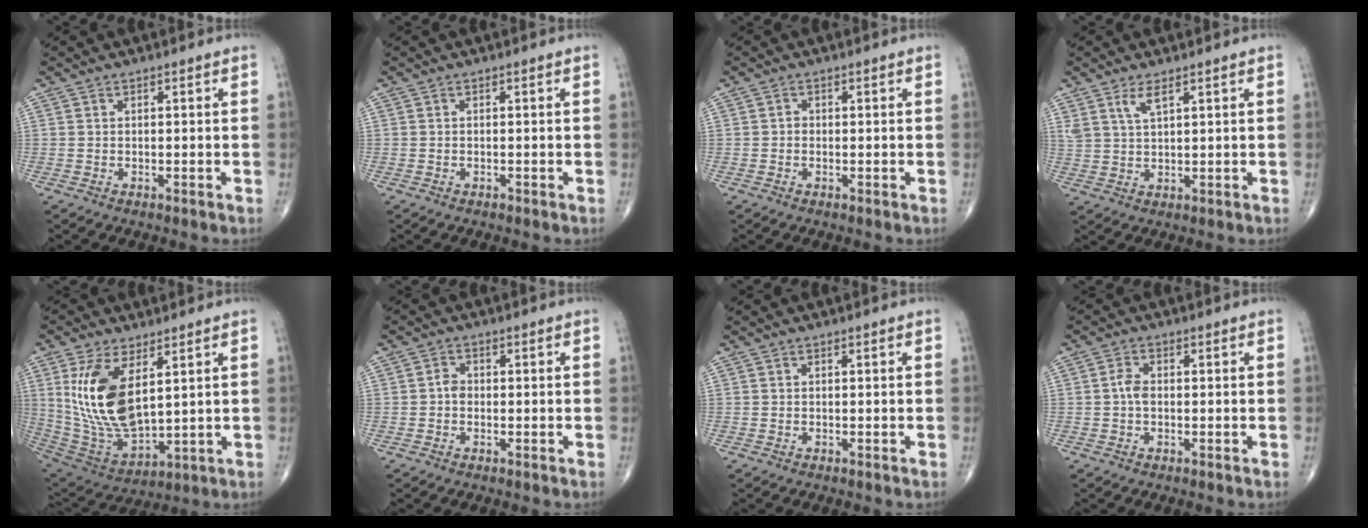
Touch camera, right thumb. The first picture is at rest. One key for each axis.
{"total": 0.0}
{"total": 0.8, "fx": -0.2, "fy": 0.7, "fz": 0.3, "tx": 0.000, "ty": 0.003, "tz": -0.006}
{"total": 3.5, "fx": 2.2, "fy": 1.0, "fz": 2.5, "tx": -0.052, "ty": -0.011, "tz": 0.048}
{"total": 16.8, "fx": 4.7, "fy": 8.1, "fz": 14.0, "tx": -0.266, "ty": -0.025, "tz": 0.112}
{"total": 1.8, "fx": -0.3, "fy": 1.5, "fz": 1.0, "tx": -0.008, "ty": 0.007, "tz": -0.010}
{"total": 0.0}
{"total": 2.4, "fx": -0.2, "fy": 1.5, "fz": 1.9, "tx": -0.038, "ty": 0.004, "tz": -0.008}